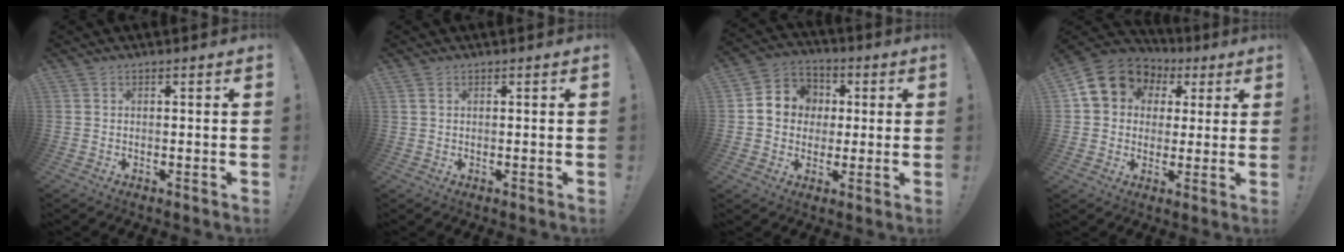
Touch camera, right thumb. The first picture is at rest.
{"total": 1.0, "force": [0.6, 0.6, 0.5], "torque": [-0.019, 0.005, 0.012]}
{"total": 9.7, "force": [0.7, 9.2, 3.0], "torque": [-0.039, 0.006, 0.022]}
{"total": 13.2, "force": [4.7, 11.0, 5.7], "torque": [-0.079, -0.017, 0.094]}